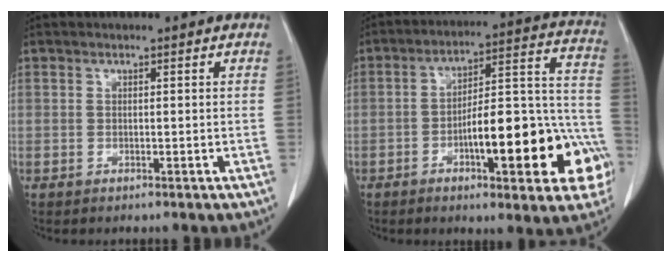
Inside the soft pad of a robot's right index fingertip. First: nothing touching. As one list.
[{"total": 21.2, "force": [-7.5, 5.4, 19.1], "torque": [-0.189, 0.039, -0.090]}]